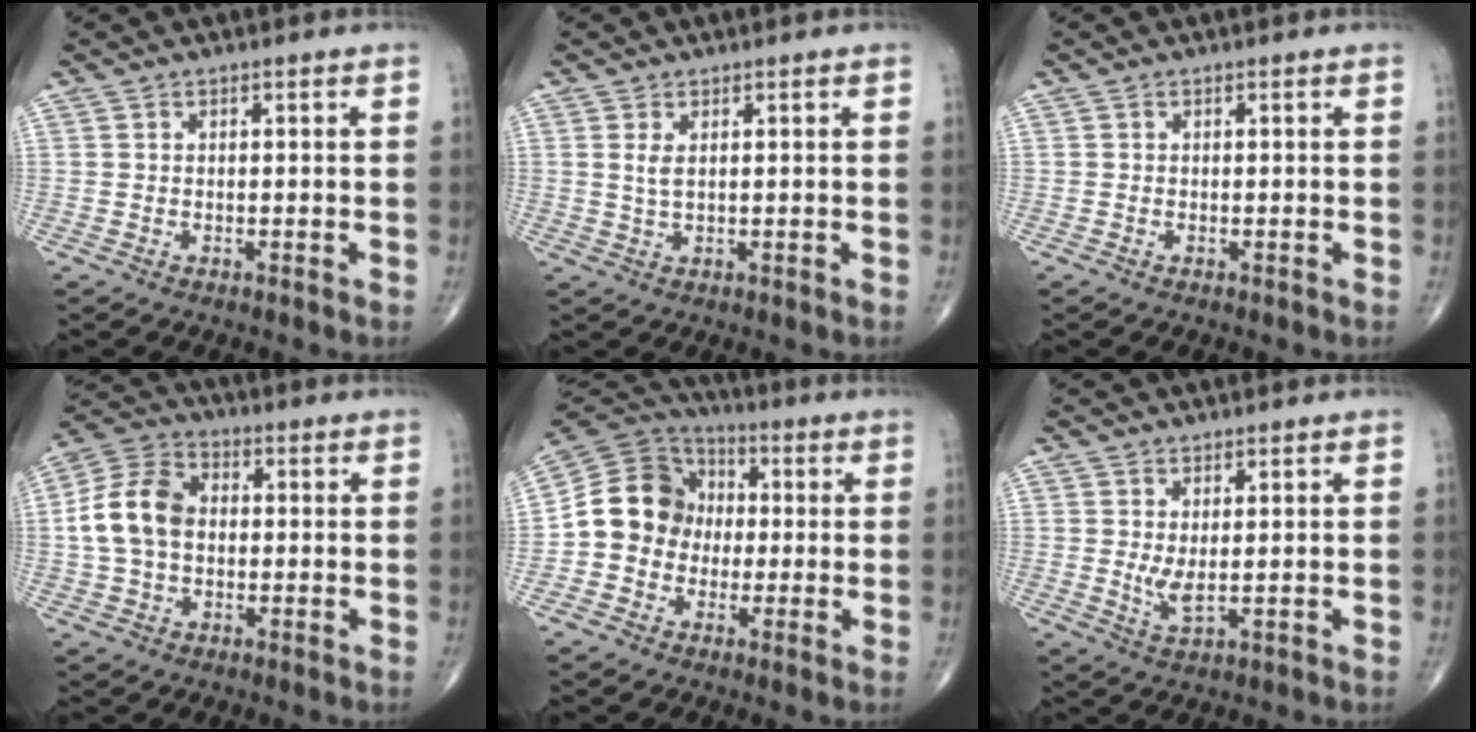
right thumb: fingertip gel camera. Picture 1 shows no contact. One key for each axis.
{"total": 2.1, "fx": 0.7, "fy": 0.8, "fz": 1.8, "tx": -0.039, "ty": -0.003, "tz": 0.019}
{"total": 0.0}
{"total": 11.0, "fx": 0.1, "fy": 7.9, "fz": 7.7, "tx": -0.145, "ty": 0.030, "tz": -0.007}
{"total": 12.9, "fx": -0.9, "fy": 11.5, "fz": 5.9, "tx": -0.085, "ty": 0.034, "tz": -0.027}
{"total": 3.2, "fx": 0.5, "fy": 1.0, "fz": 3.0, "tx": -0.060, "ty": -0.013, "tz": 0.016}